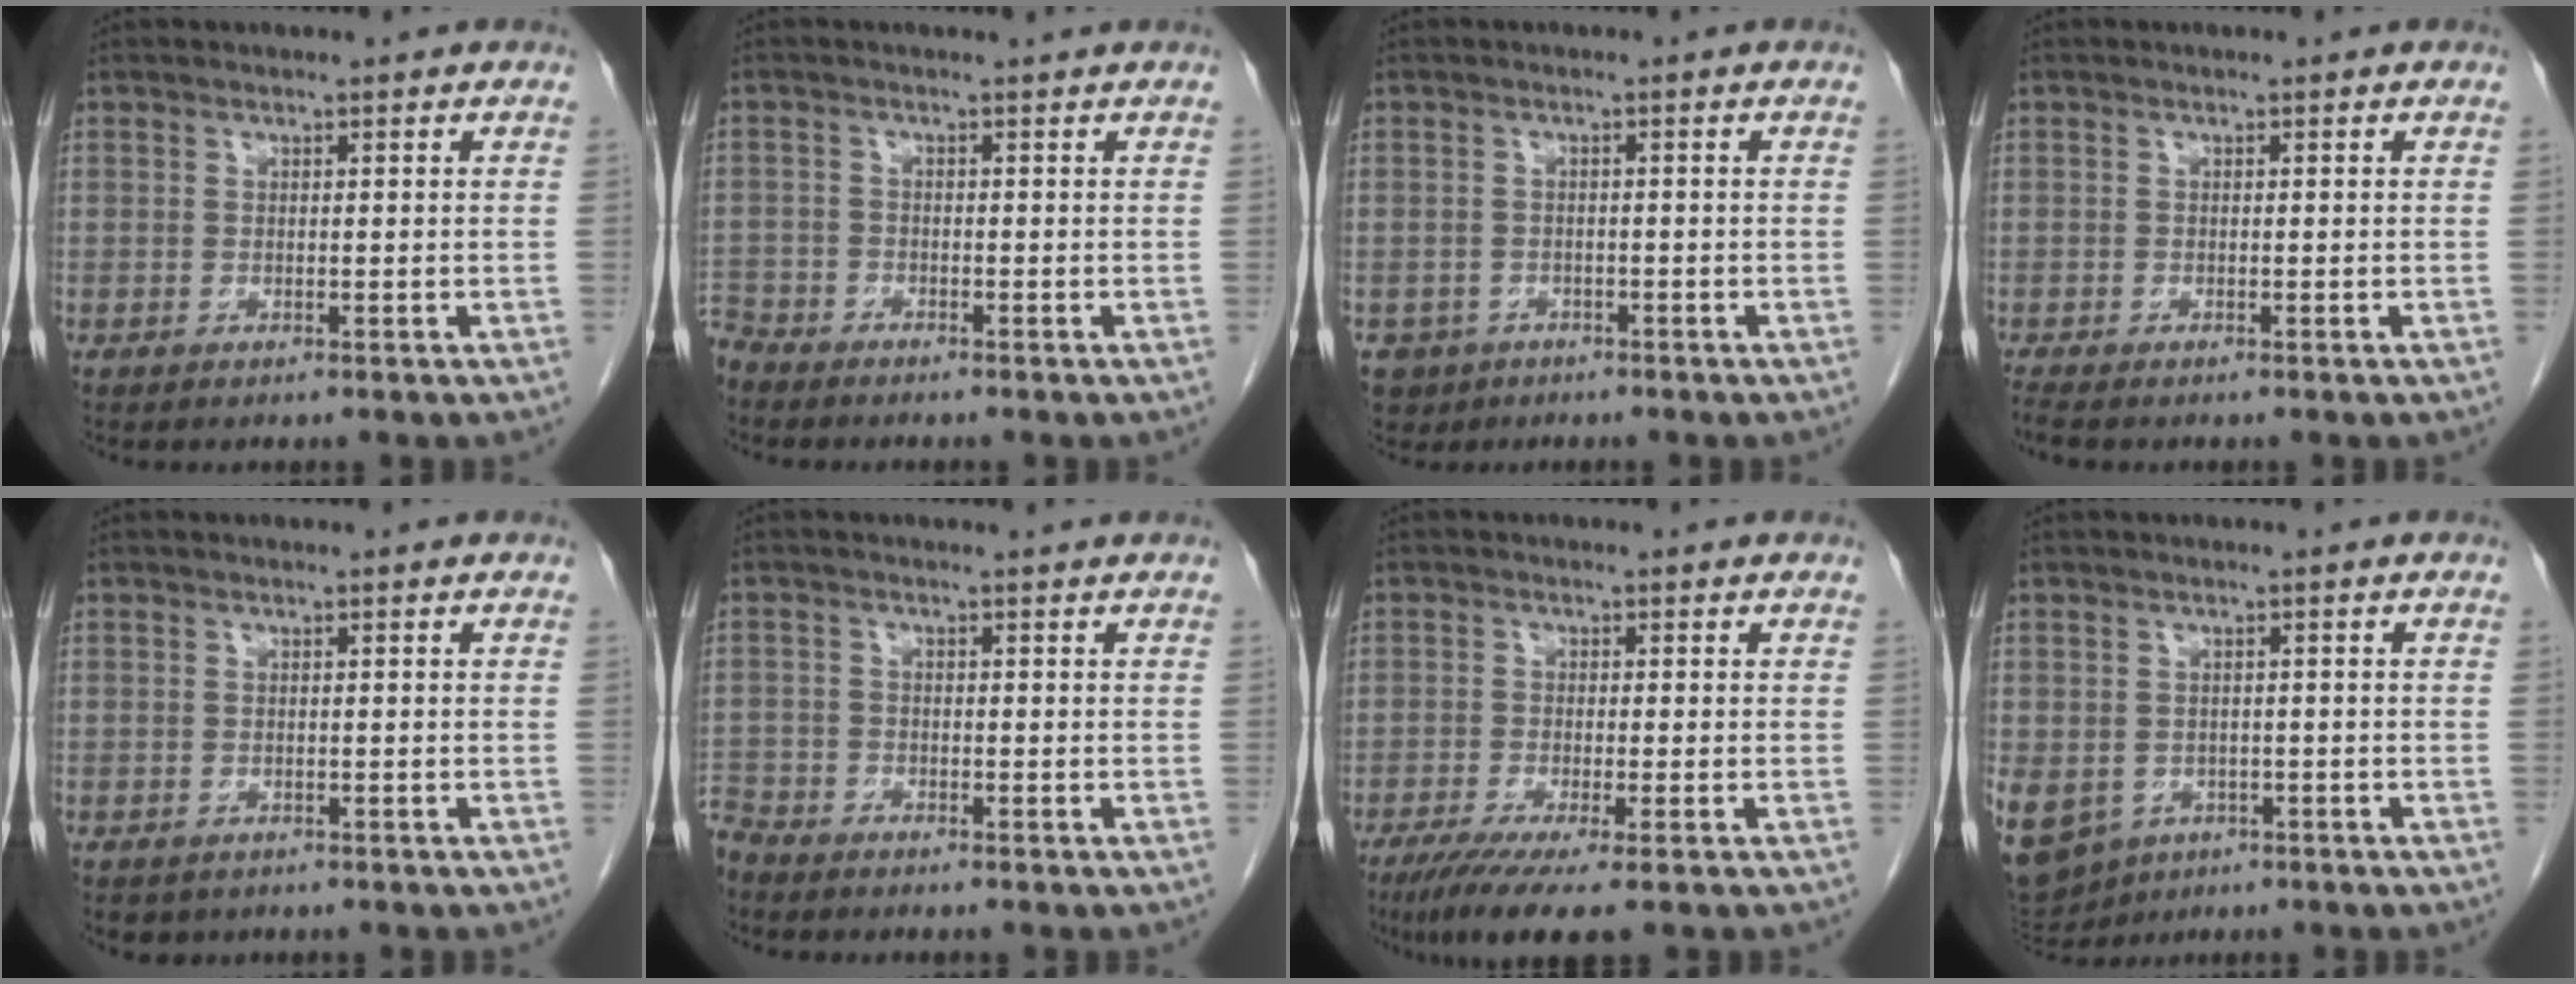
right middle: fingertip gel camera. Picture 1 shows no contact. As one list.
[{"total": 3.2, "force": [-2.8, 1.2, 0.8], "torque": [-0.007, 0.002, -0.053]}, {"total": 3.8, "force": [-2.2, 3.1, 0.2], "torque": [-0.002, 0.006, -0.032]}, {"total": 1.3, "force": [-1.2, 0.1, 0.5], "torque": [-0.016, -0.006, -0.023]}, {"total": 2.0, "force": [-1.5, 1.3, 0.3], "torque": [-0.012, -0.001, -0.019]}, {"total": 3.6, "force": [-3.3, 1.1, 0.7], "torque": [-0.003, -0.003, -0.063]}, {"total": 6.8, "force": [-4.6, 0.0, 5.0], "torque": [-0.080, -0.018, -0.077]}, {"total": 20.9, "force": [-8.8, 16.8, 8.6], "torque": [-0.307, -0.018, -0.118]}]